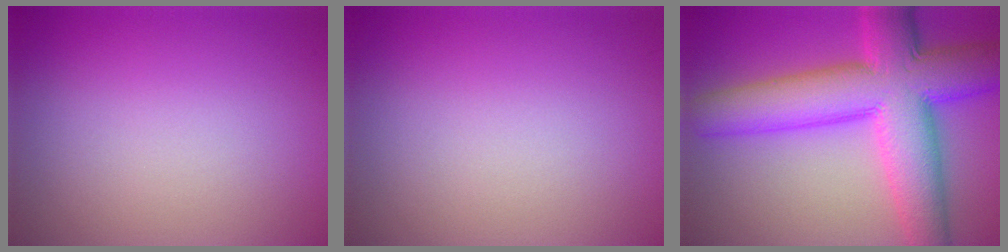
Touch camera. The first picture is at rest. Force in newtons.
{"total": 0.0}
{"total": 12.2, "press": 12.2, "slide": 0.2}